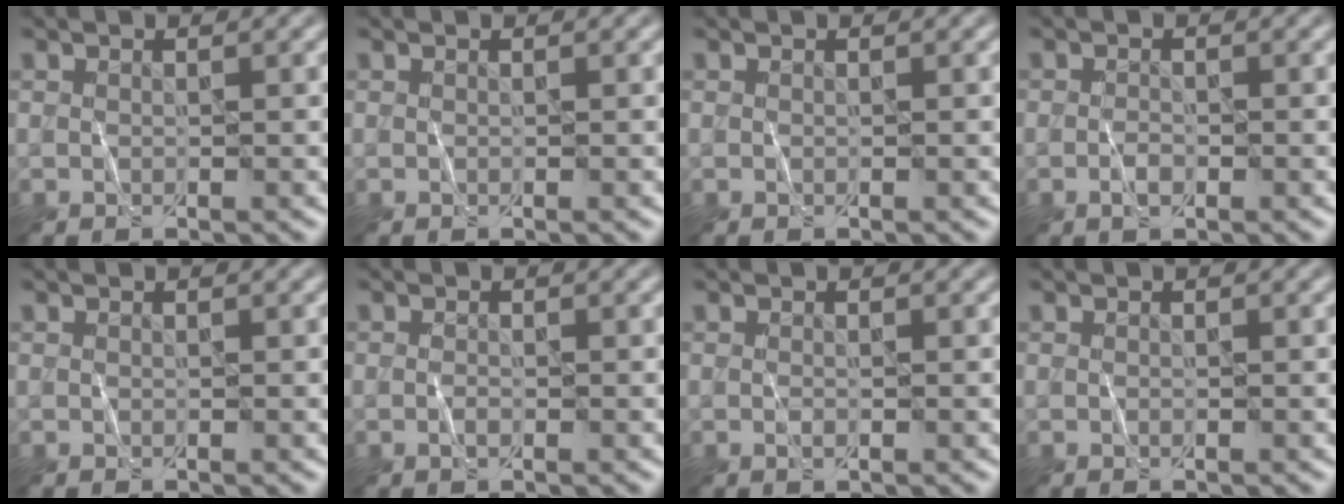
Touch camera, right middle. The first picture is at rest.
{"total": 0.0}
{"total": 0.0}
{"total": 1.2, "force": [-0.5, 0.6, 0.9], "torque": [-0.017, 0.002, -0.012]}
{"total": 0.0}
{"total": 0.7, "force": [-0.3, 0.3, 0.6], "torque": [-0.012, 0.001, -0.007]}
{"total": 0.6, "force": [-0.2, 0.2, 0.6], "torque": [-0.014, 0.000, -0.003]}
{"total": 0.0}